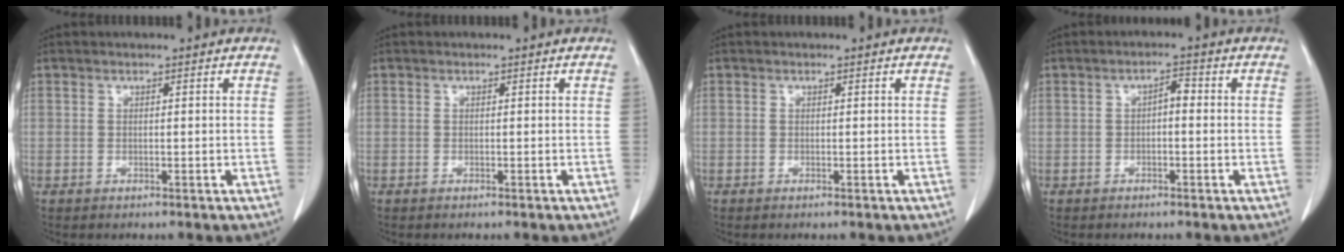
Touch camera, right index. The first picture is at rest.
{"total": 0.0}
{"total": 0.0}
{"total": 2.2, "force": [-0.2, 0.9, 2.0], "torque": [-0.028, 0.008, -0.005]}